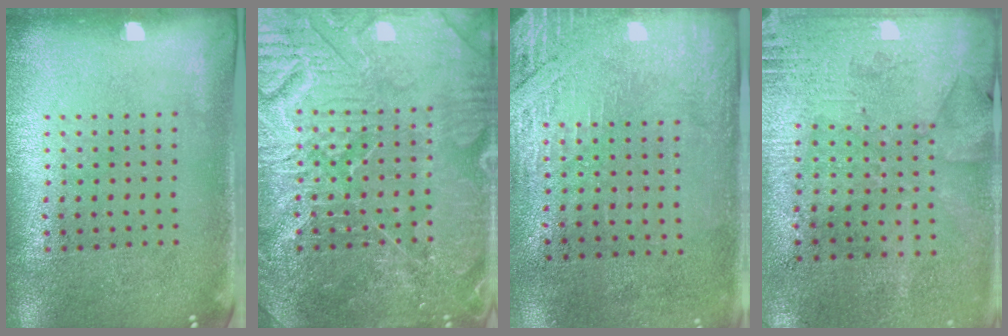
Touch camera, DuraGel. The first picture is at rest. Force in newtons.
{"total": 5.4, "press": 5.3, "slide": 0.7}
{"total": 2.8, "press": 2.4, "slide": 1.4}
{"total": 2.7, "press": 2.3, "slide": 1.5}